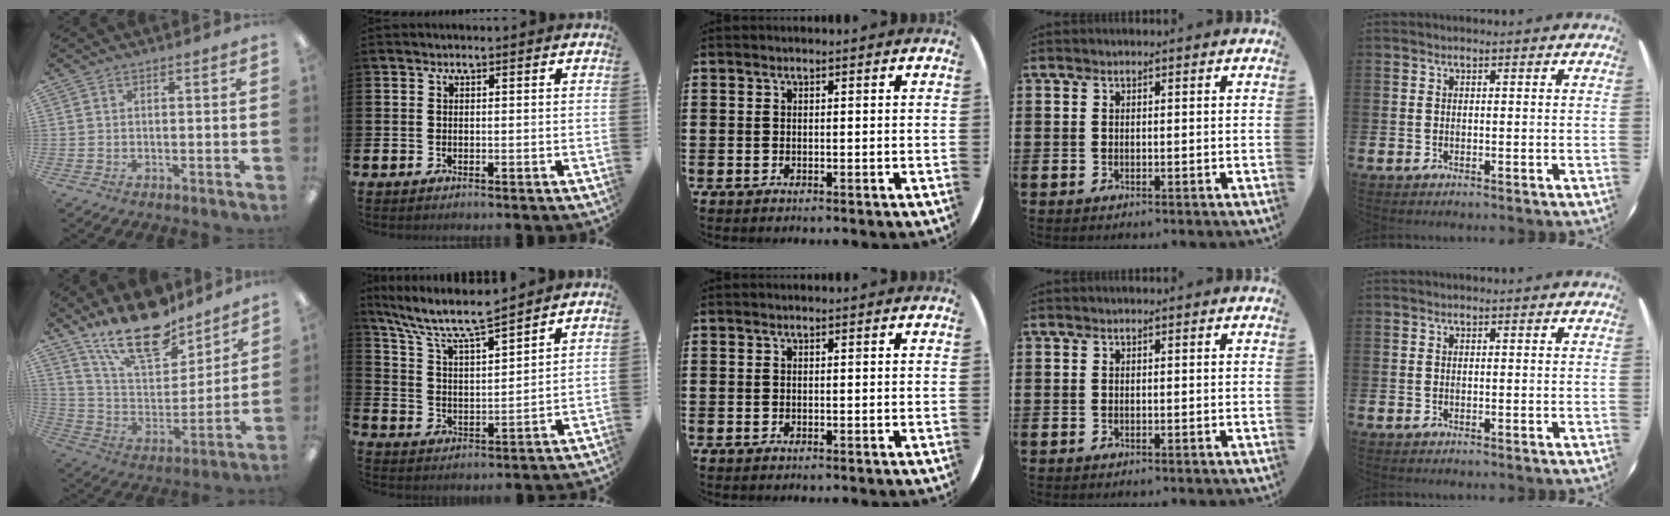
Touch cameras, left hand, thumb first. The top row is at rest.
{"thumb": {"total": 19.8, "force": [15.8, 7.4, 9.5], "torque": [-0.184, -0.089, 0.279]}, "index": {"total": 8.4, "force": [7.4, 1.1, 3.7], "torque": [-0.106, -0.041, 0.129]}}